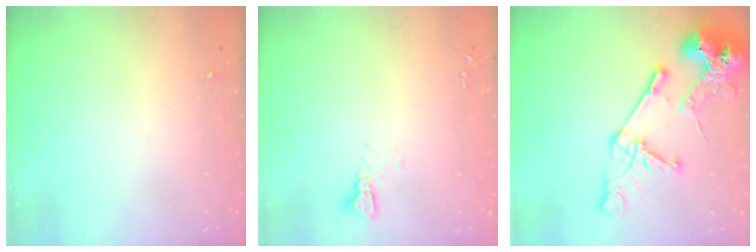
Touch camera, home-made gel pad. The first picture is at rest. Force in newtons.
{"total": 2.2, "press": 2.2, "slide": 0.1}
{"total": 18.5, "press": 18.4, "slide": 2.3}